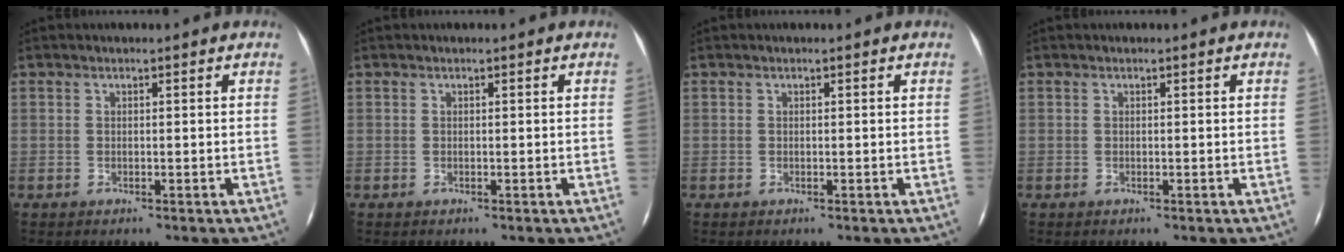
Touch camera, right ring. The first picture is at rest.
{"total": 0.0}
{"total": 0.0}
{"total": 0.0}